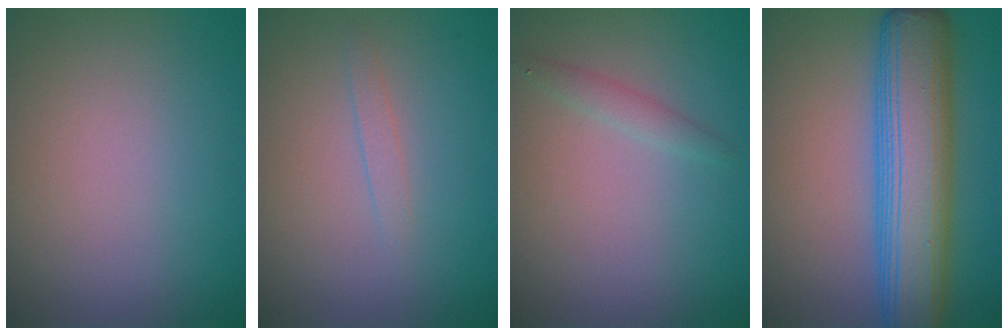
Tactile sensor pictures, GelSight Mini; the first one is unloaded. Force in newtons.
{"total": 0.8, "press": 0.8, "slide": 0.1}
{"total": 1.2, "press": 1.2, "slide": 0.0}
{"total": 9.8, "press": 9.8, "slide": 0.1}